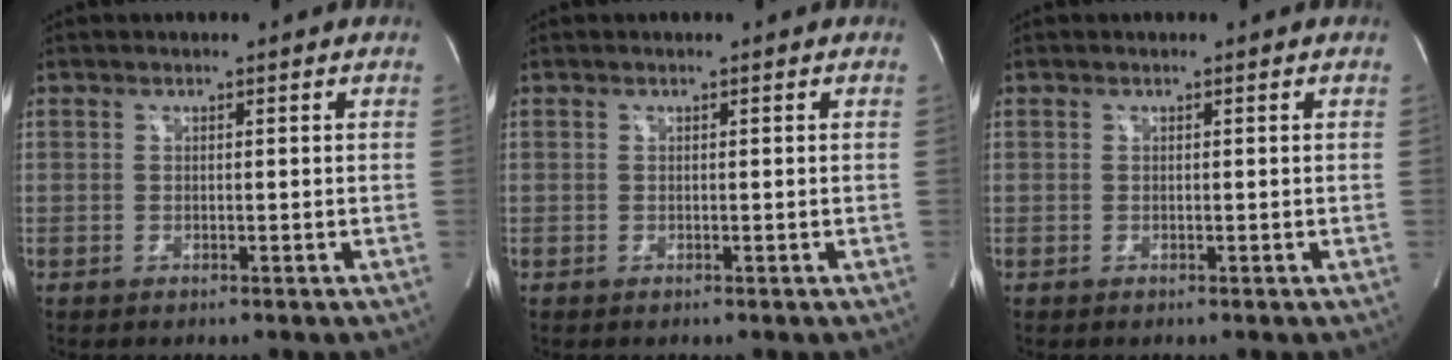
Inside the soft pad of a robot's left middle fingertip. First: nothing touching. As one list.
[{"total": 0.0}, {"total": 0.0}]